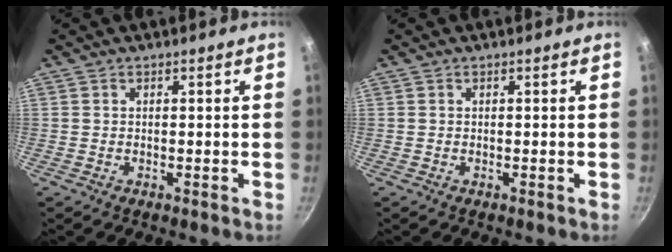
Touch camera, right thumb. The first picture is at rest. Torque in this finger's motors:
{"motor_torque": [0.00, 0.00, 0.03, 0.00, 0.01]}